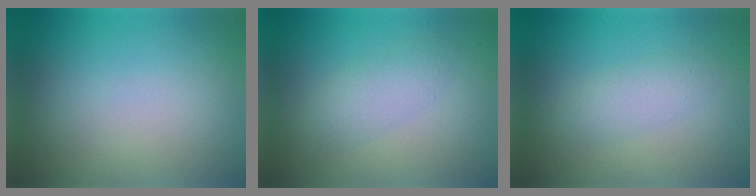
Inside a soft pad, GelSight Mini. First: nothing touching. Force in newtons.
{"total": 2.4, "press": 2.4, "slide": 0.1}
{"total": 2.0, "press": 2.0, "slide": 0.2}